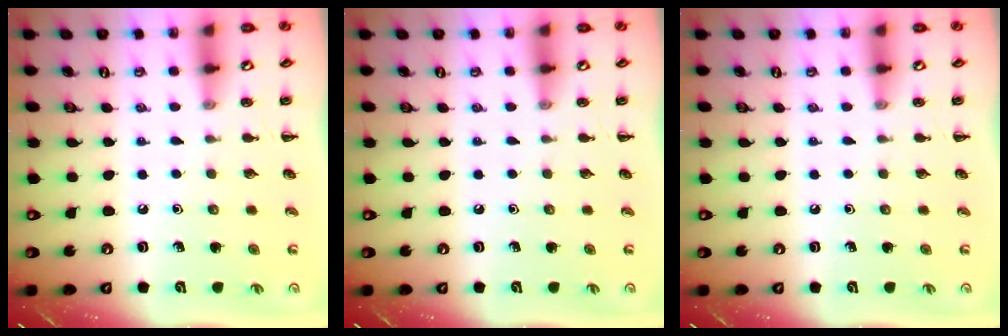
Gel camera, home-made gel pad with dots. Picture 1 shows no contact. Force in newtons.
{"total": 0.0}
{"total": 0.0}